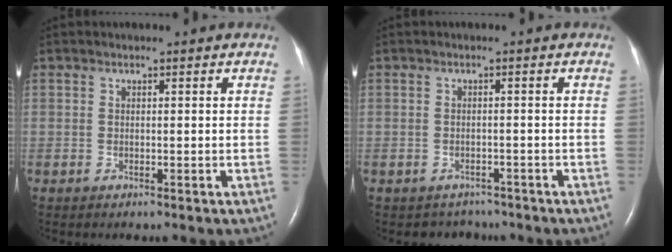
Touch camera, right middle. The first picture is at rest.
{"total": 3.0, "force": [-2.6, 1.5, -0.6], "torque": [0.000, 0.009, -0.035]}